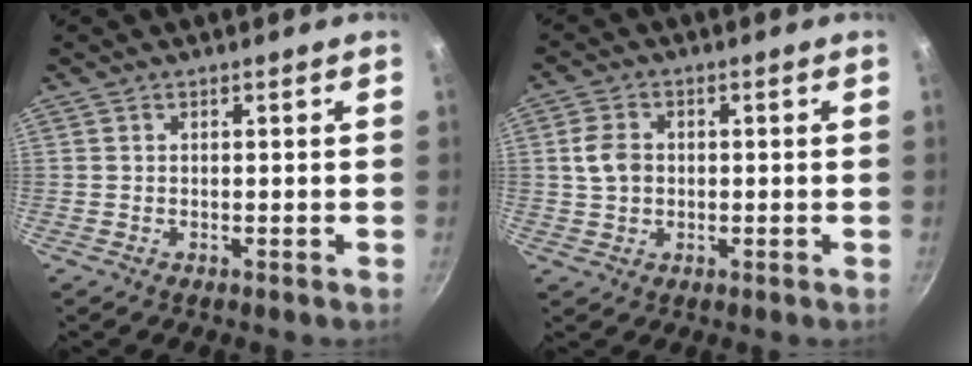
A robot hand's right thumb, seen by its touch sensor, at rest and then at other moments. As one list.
[{"total": 4.9, "force": [0.4, 3.8, 3.2], "torque": [-0.053, 0.005, 0.003]}]